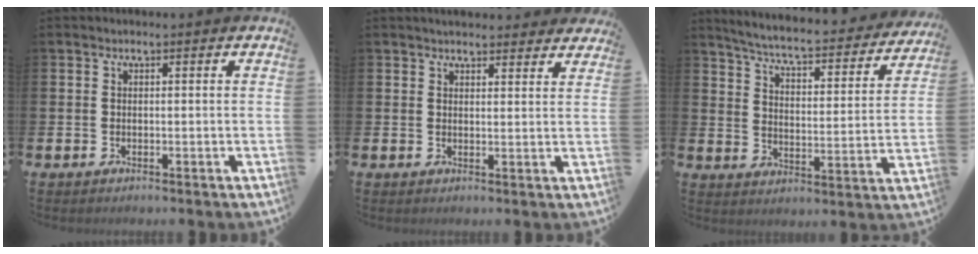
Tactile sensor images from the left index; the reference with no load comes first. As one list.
[{"total": 3.1, "force": [3.0, 0.6, 0.1], "torque": [0.007, -0.018, 0.053]}, {"total": 5.6, "force": [5.1, 0.5, 2.2], "torque": [-0.064, -0.045, 0.079]}]